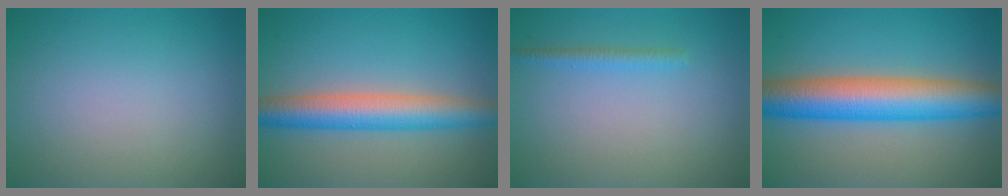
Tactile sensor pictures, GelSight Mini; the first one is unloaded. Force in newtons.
{"total": 5.9, "press": 5.9, "slide": 0.3}
{"total": 1.3, "press": 1.3, "slide": 0.1}
{"total": 9.3, "press": 9.2, "slide": 0.3}